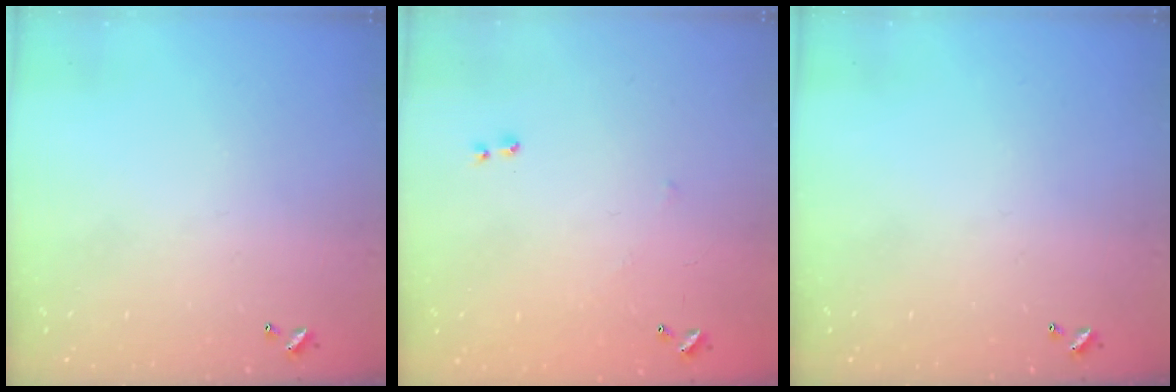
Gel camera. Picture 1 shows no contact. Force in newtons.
{"total": 7.7, "press": 7.7, "slide": 0.8}
{"total": 0.0}